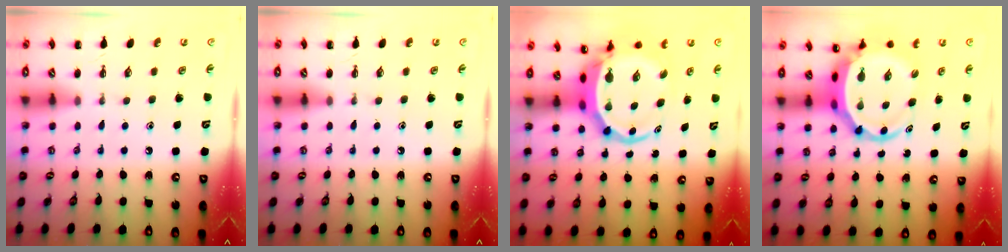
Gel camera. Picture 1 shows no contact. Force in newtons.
{"total": 0.0}
{"total": 6.9, "press": 6.6, "slide": 2.0}
{"total": 7.2, "press": 6.9, "slide": 2.1}